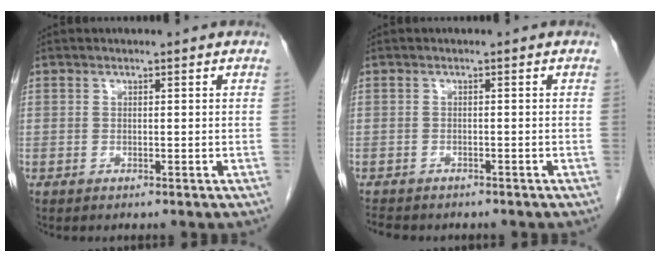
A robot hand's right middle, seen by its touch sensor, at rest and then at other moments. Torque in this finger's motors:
{"motor_torque": [0.35, -0.25, 0.00, 0.00]}